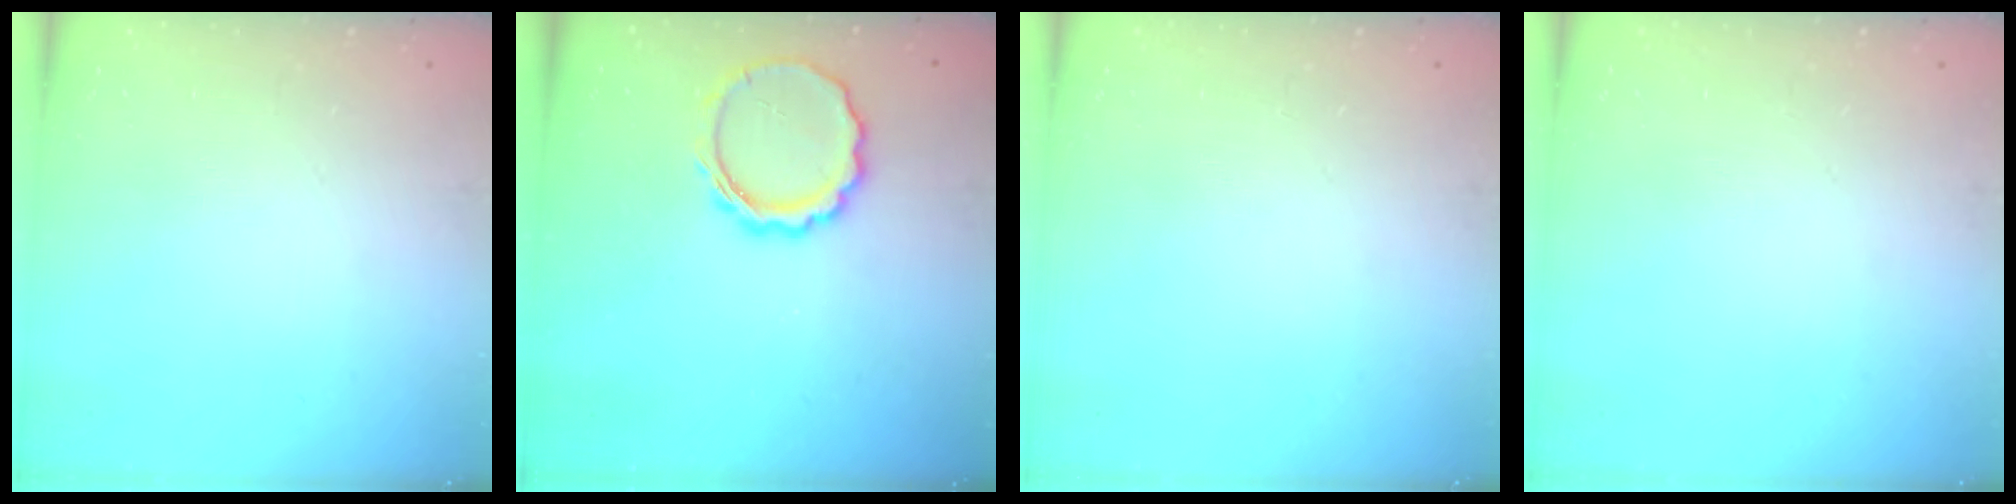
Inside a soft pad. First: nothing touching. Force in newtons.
{"total": 10.3, "press": 10.1, "slide": 2.0}
{"total": 0.0}
{"total": 0.0}